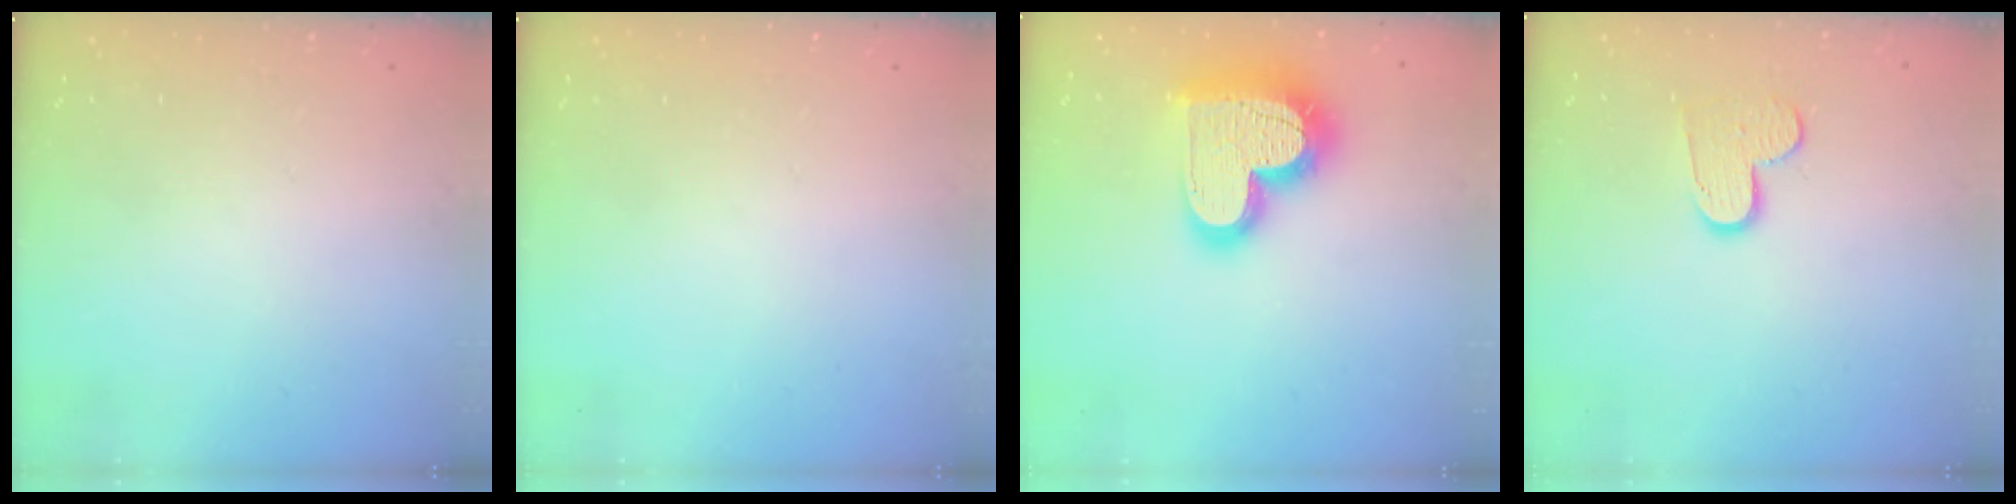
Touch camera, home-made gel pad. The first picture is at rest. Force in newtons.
{"total": 0.0}
{"total": 23.3, "press": 23.2, "slide": 1.9}
{"total": 9.1, "press": 9.1, "slide": 0.7}